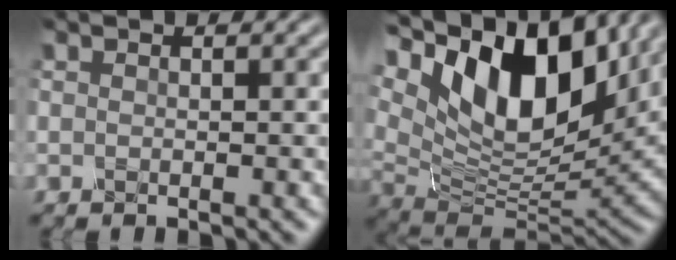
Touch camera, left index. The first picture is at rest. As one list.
[{"total": 14.5, "force": [5.7, 7.3, 11.2], "torque": [-0.196, 0.022, 0.091]}]